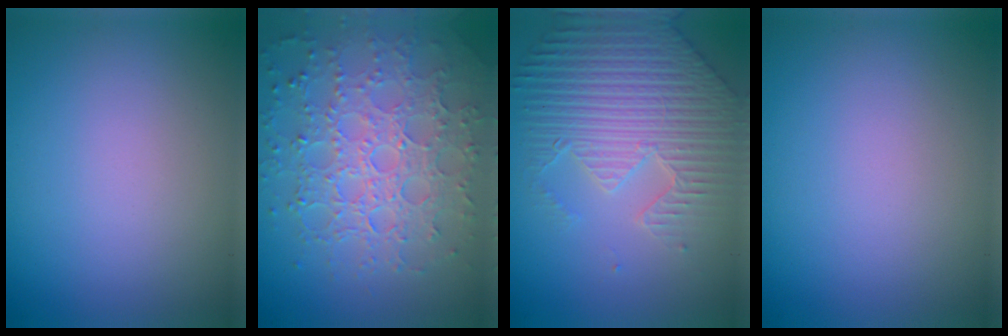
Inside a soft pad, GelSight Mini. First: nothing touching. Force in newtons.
{"total": 7.7, "press": 5.6, "slide": 5.4}
{"total": 7.1, "press": 5.5, "slide": 4.5}
{"total": 0.0}